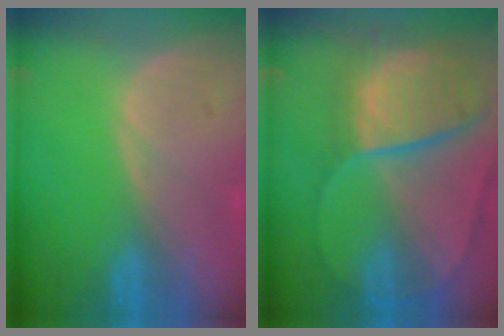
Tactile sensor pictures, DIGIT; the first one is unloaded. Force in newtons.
{"total": 10.7, "press": 9.0, "slide": 5.9}